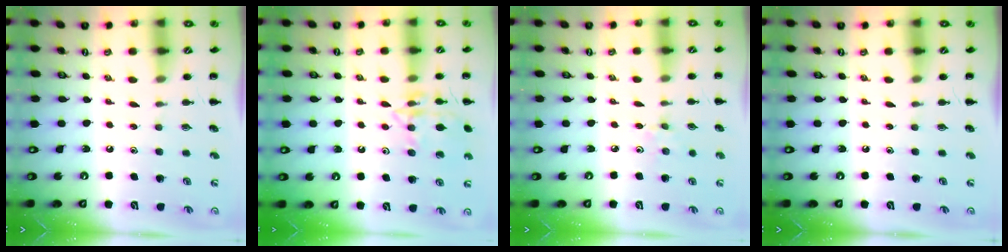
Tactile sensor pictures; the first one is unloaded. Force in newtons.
{"total": 13.5, "press": 13.5, "slide": 0.7}
{"total": 1.9, "press": 1.8, "slide": 0.7}
{"total": 0.0}